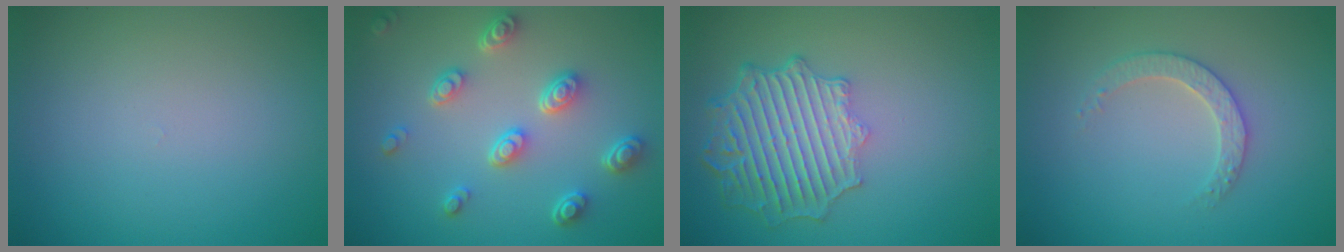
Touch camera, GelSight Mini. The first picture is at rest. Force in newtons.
{"total": 4.5, "press": 3.5, "slide": 2.9}
{"total": 6.8, "press": 5.3, "slide": 4.2}
{"total": 2.5, "press": 2.4, "slide": 0.7}